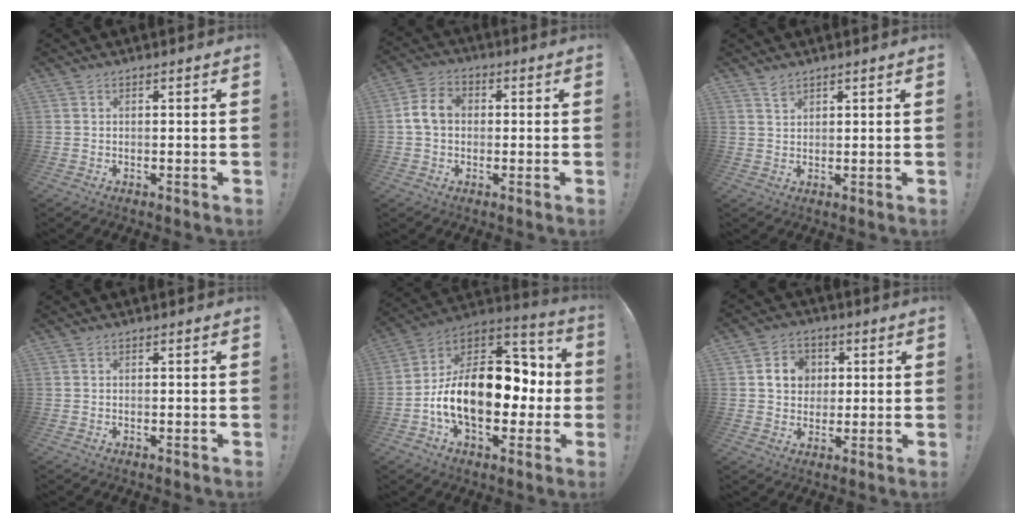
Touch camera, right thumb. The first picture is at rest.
{"total": 8.5, "force": [0.5, 6.5, 5.5], "torque": [-0.097, 0.021, 0.013]}
{"total": 2.5, "force": [2.1, 1.1, 0.8], "torque": [0.004, -0.019, 0.035]}
{"total": 0.0}
{"total": 22.0, "force": [-3.2, 14.0, 16.8], "torque": [-0.280, 0.021, -0.042]}
{"total": 8.9, "force": [2.2, 8.0, 3.4], "torque": [-0.051, 0.000, 0.047]}